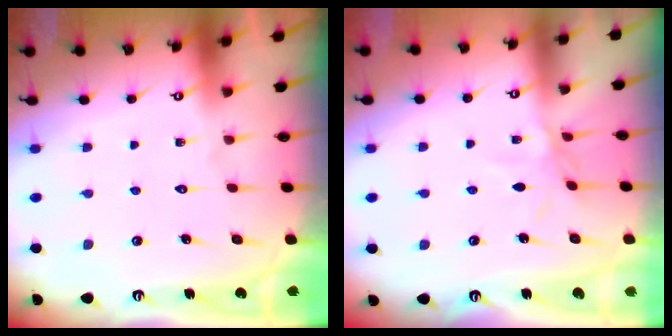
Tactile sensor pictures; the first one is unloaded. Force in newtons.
{"total": 4.4, "press": 4.4, "slide": 0.5}